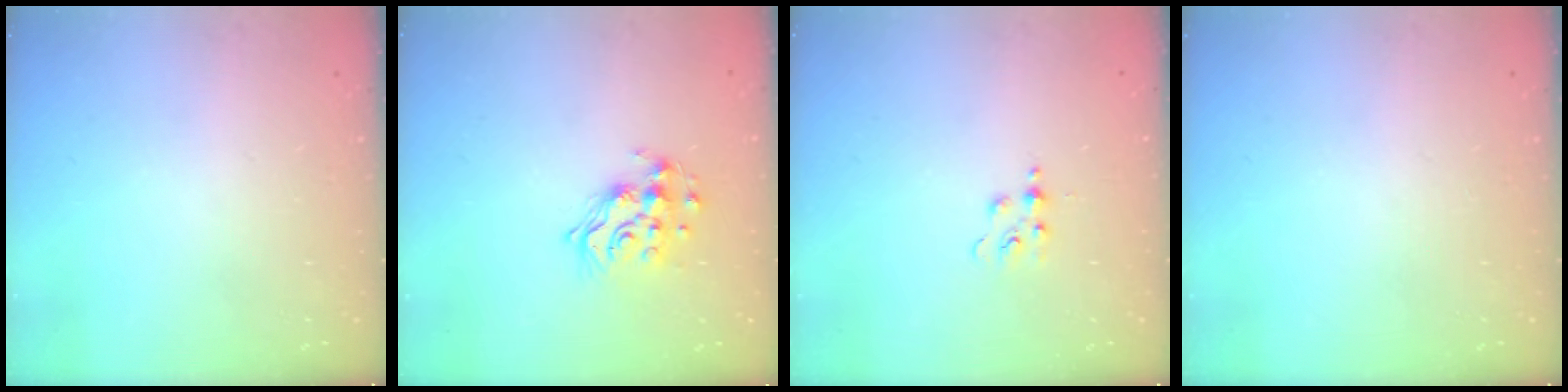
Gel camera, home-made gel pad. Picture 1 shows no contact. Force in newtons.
{"total": 13.4, "press": 13.4, "slide": 1.1}
{"total": 3.0, "press": 3.0, "slide": 0.3}
{"total": 0.0}